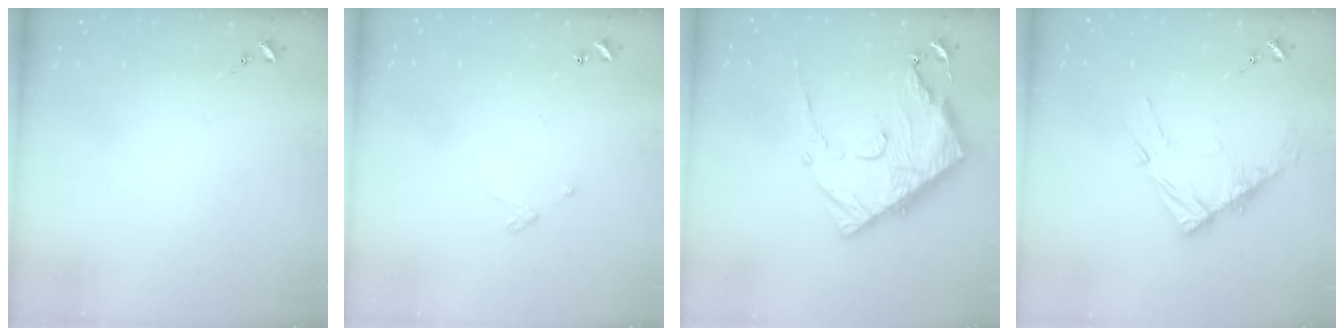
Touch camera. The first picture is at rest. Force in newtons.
{"total": 3.2, "press": 3.2, "slide": 0.4}
{"total": 20.8, "press": 20.7, "slide": 2.0}
{"total": 11.3, "press": 11.2, "slide": 1.1}